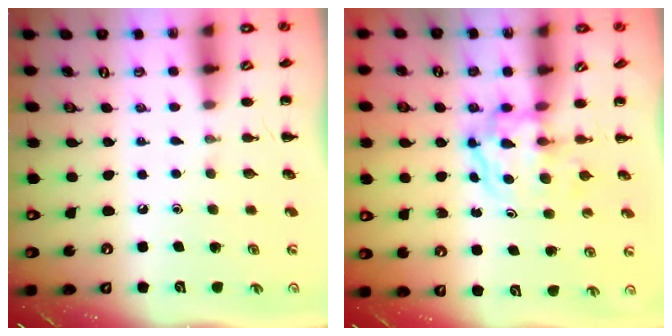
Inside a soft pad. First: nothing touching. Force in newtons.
{"total": 3.7, "press": 3.7, "slide": 0.5}